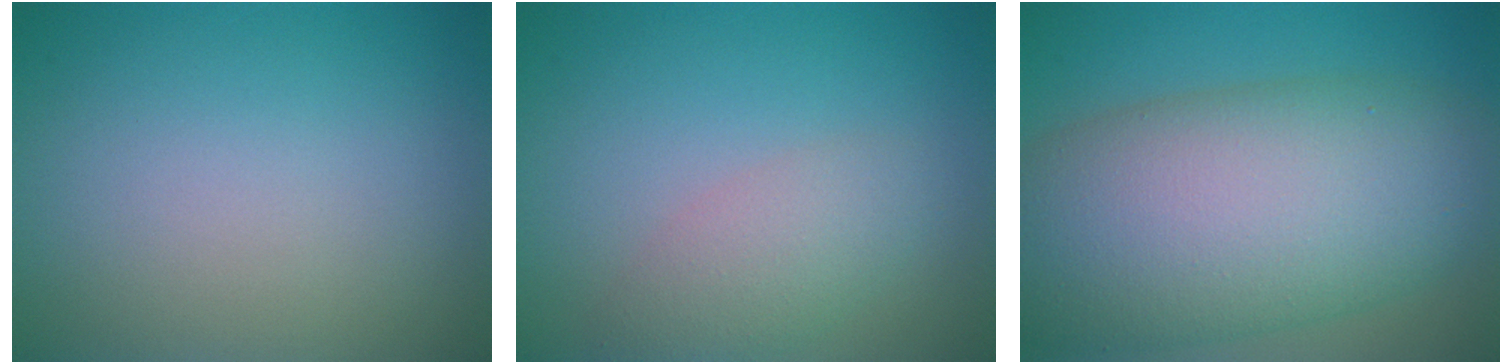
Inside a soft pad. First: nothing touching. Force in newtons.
{"total": 2.9, "press": 2.9, "slide": 0.2}
{"total": 13.7, "press": 13.7, "slide": 0.3}